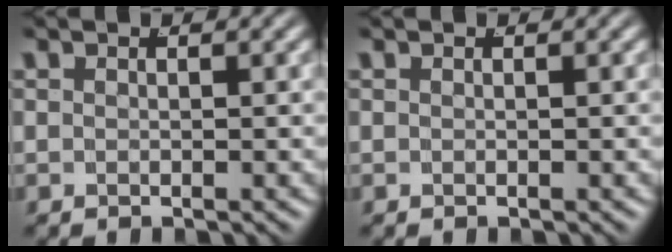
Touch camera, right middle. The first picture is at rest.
{"total": 0.0}